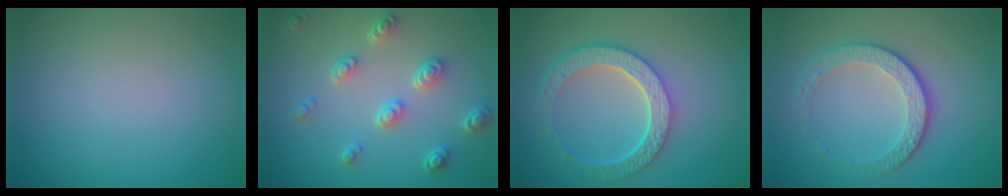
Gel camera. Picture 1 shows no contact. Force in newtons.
{"total": 4.0, "press": 3.1, "slide": 2.6}
{"total": 6.1, "press": 4.6, "slide": 4.0}
{"total": 4.4, "press": 3.0, "slide": 3.2}